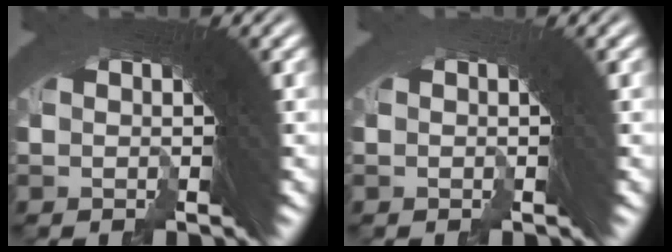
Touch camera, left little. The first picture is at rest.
{"total": 0.7, "force": [-0.6, 0.0, -0.4], "torque": [0.011, 0.008, -0.017]}